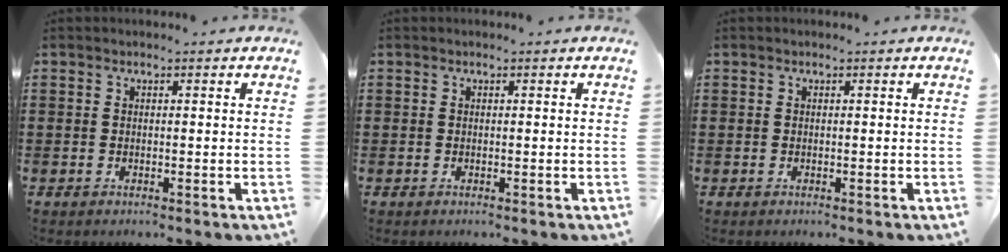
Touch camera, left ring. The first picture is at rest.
{"total": 0.0}
{"total": 0.0}